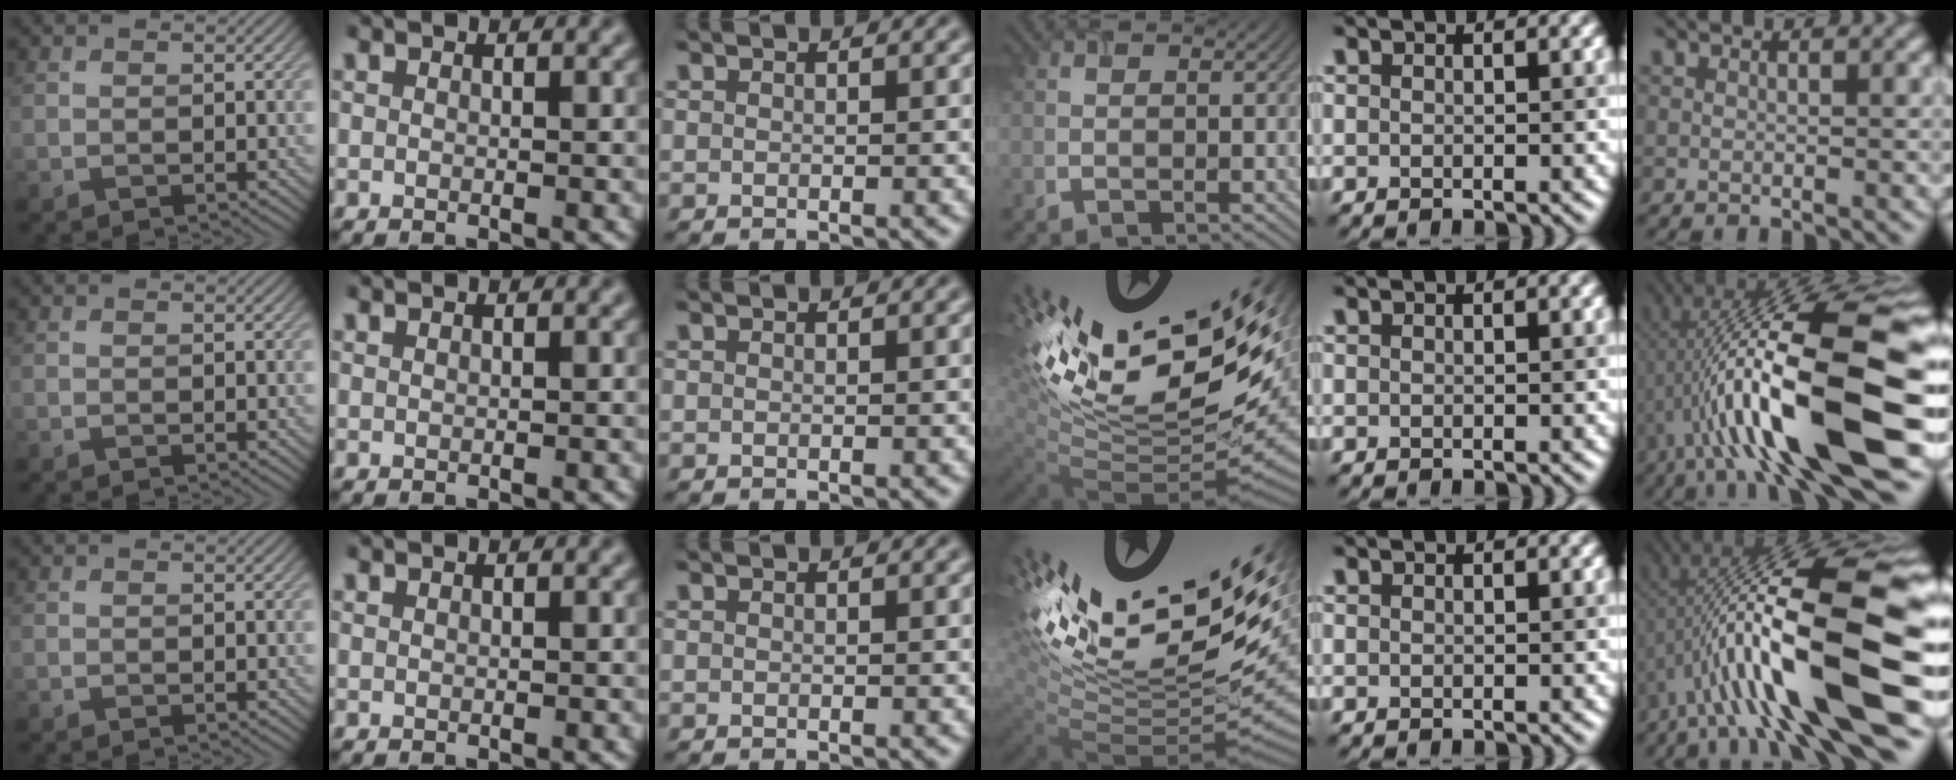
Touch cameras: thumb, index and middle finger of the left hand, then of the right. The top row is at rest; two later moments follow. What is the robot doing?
{"motion": "screw", "object": "timer"}